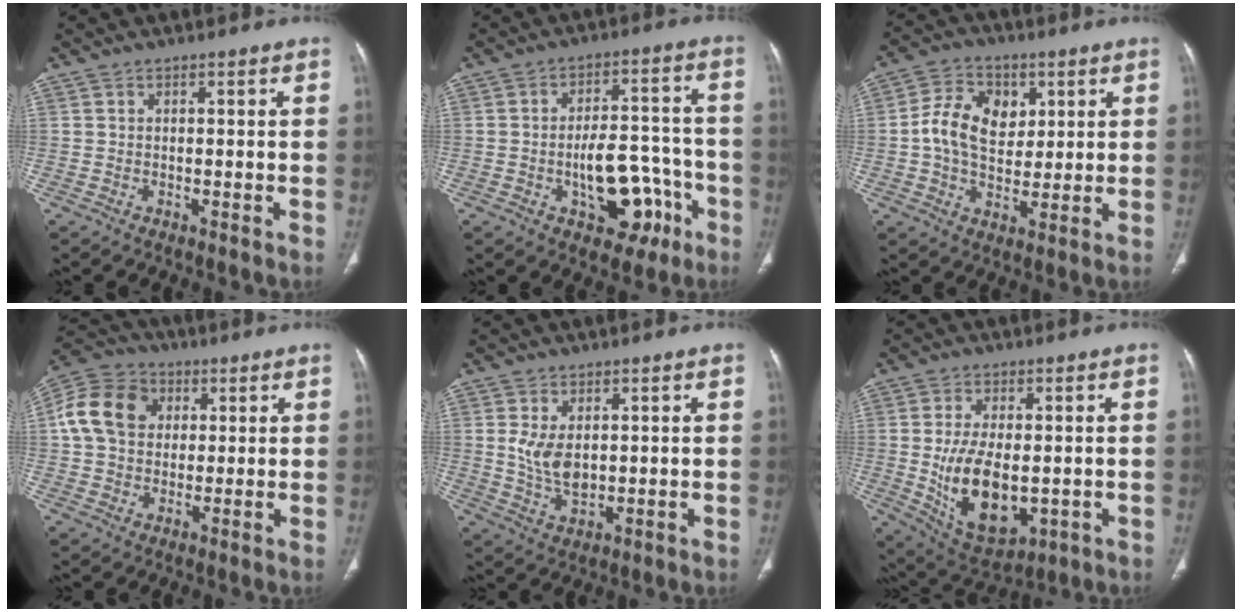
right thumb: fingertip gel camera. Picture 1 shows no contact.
{"total": 13.5, "force": [-5.0, 7.5, 10.1], "torque": [-0.111, 0.051, -0.061]}
{"total": 11.7, "force": [2.1, 8.6, 7.7], "torque": [-0.106, 0.001, 0.035]}
{"total": 12.9, "force": [2.7, 10.3, 7.2], "torque": [-0.124, 0.014, 0.039]}
{"total": 6.8, "force": [1.1, 4.0, 5.4], "torque": [-0.096, -0.012, 0.031]}
{"total": 14.9, "force": [-1.6, 8.0, 12.5], "torque": [-0.215, -0.012, -0.005]}